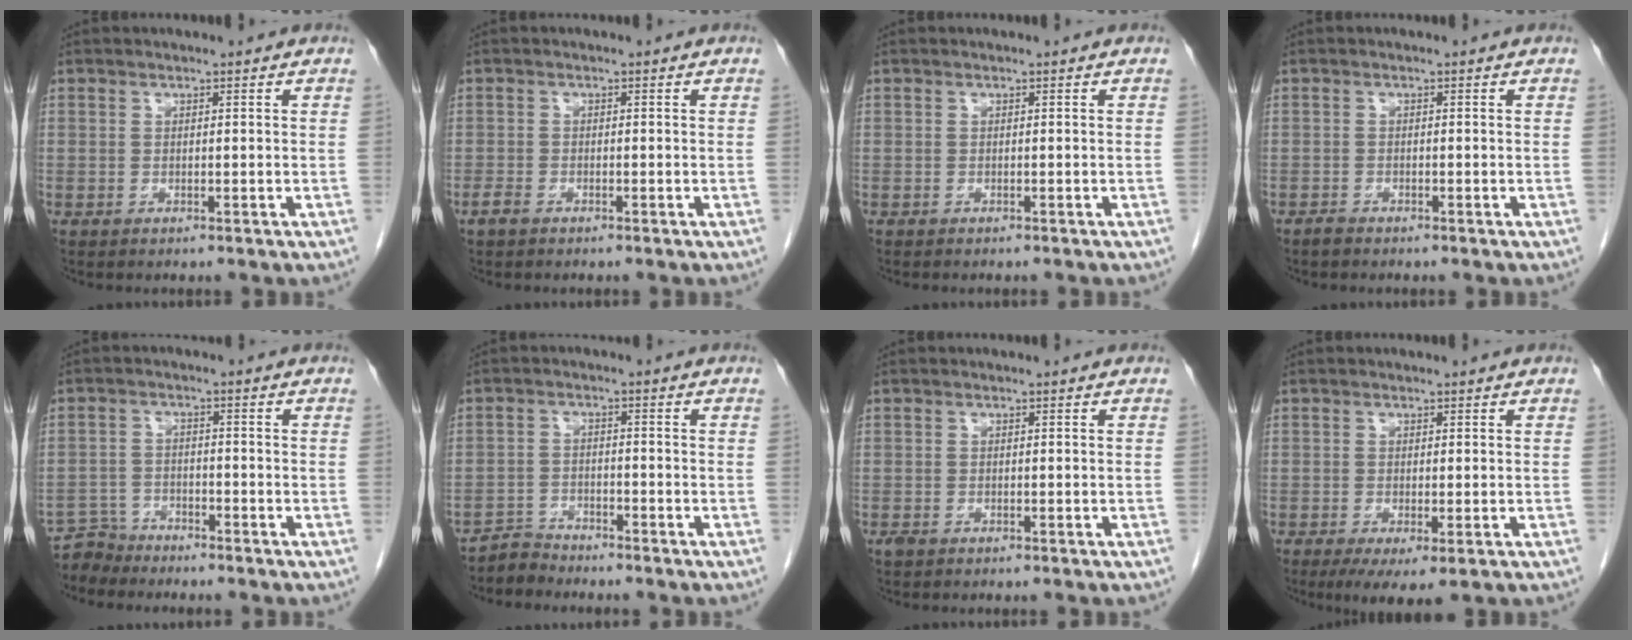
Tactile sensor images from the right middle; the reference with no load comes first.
{"total": 1.5, "force": [-1.1, 0.6, 0.8], "torque": [-0.023, -0.001, -0.019]}
{"total": 1.4, "force": [-1.2, 0.4, 0.6], "torque": [-0.013, -0.003, -0.014]}
{"total": 0.9, "force": [-0.8, 0.3, 0.2], "torque": [-0.009, 0.000, -0.015]}
{"total": 3.7, "force": [-3.6, 0.8, -0.8], "torque": [0.014, -0.006, -0.067]}
{"total": 3.1, "force": [-2.9, 0.4, -0.9], "torque": [0.020, -0.009, -0.056]}
{"total": 0.8, "force": [-0.6, 0.3, 0.4], "torque": [-0.013, -0.002, -0.009]}
{"total": 4.8, "force": [-2.1, 1.2, 4.2], "torque": [-0.061, -0.014, -0.027]}